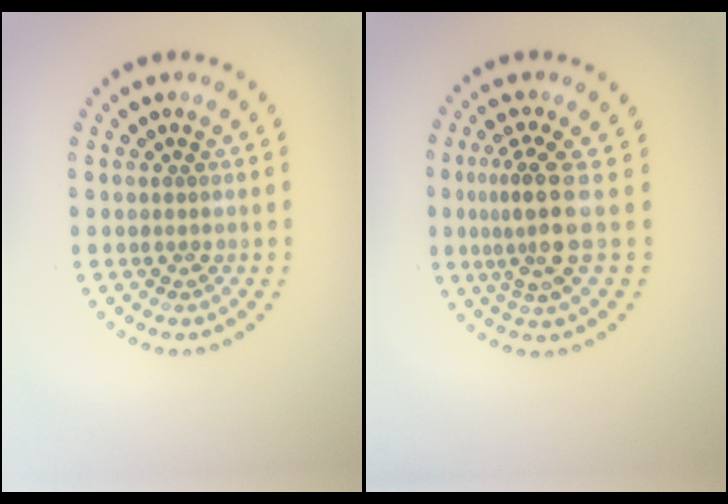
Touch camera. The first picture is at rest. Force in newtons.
{"total": 3.7, "press": 2.8, "slide": 2.4}